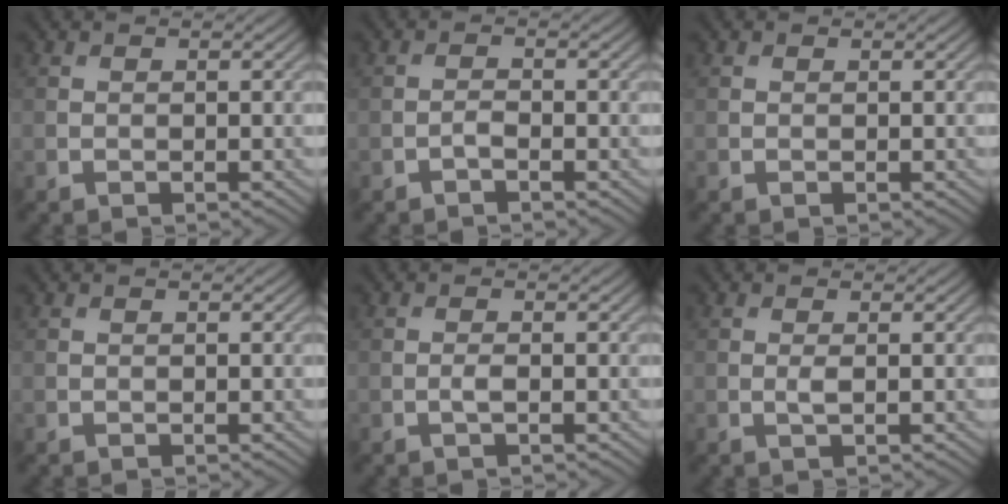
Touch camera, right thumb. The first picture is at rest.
{"total": 0.9, "force": [-0.7, 0.2, 0.5], "torque": [-0.011, 0.004, -0.016]}
{"total": 0.0}
{"total": 0.0}
{"total": 0.9, "force": [-0.4, 0.2, 0.8], "torque": [-0.019, 0.003, -0.008]}
{"total": 1.1, "force": [0.0, 0.3, 1.0], "torque": [-0.025, 0.001, -0.002]}